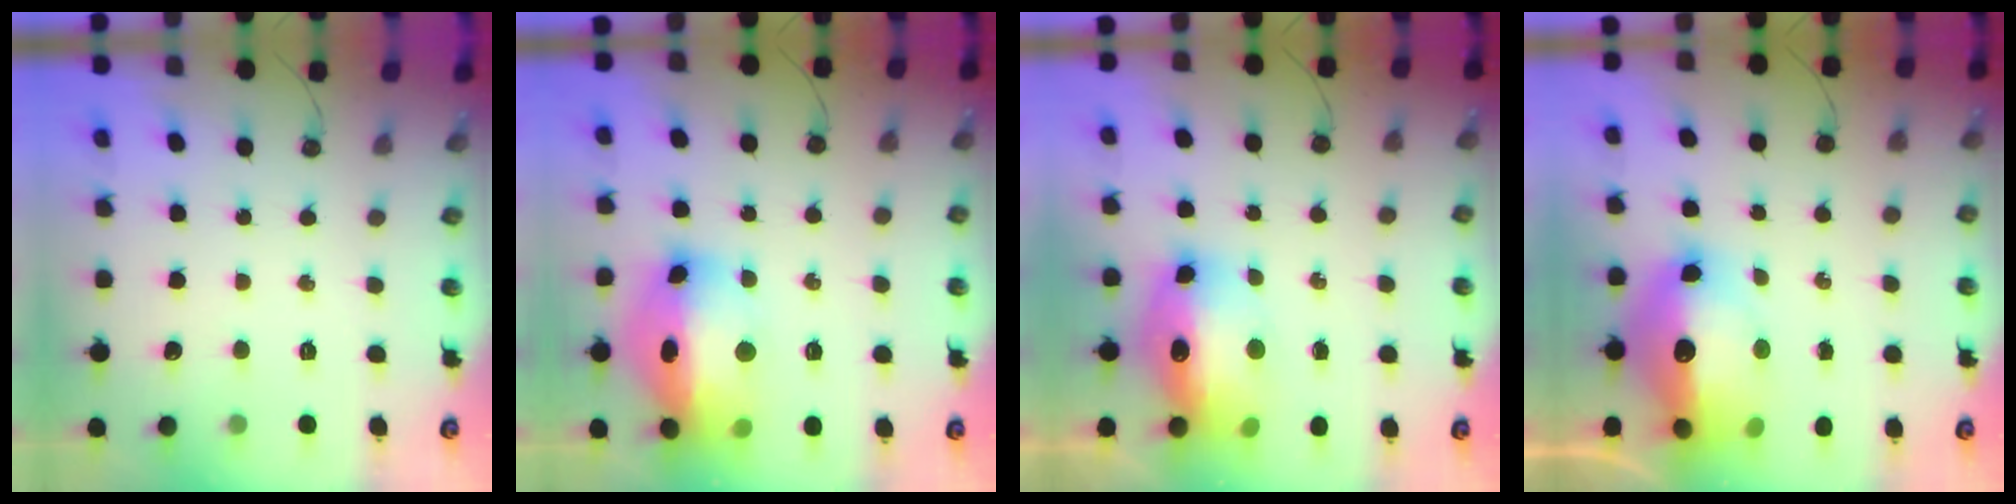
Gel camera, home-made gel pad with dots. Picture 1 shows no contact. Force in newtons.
{"total": 20.2, "press": 20.1, "slide": 2.0}
{"total": 16.7, "press": 16.6, "slide": 1.8}
{"total": 18.0, "press": 17.4, "slide": 4.4}